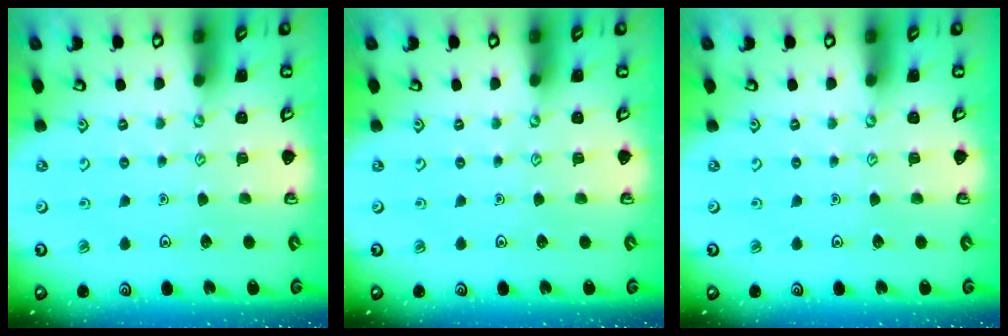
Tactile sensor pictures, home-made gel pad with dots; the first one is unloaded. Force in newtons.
{"total": 0.0}
{"total": 0.0}